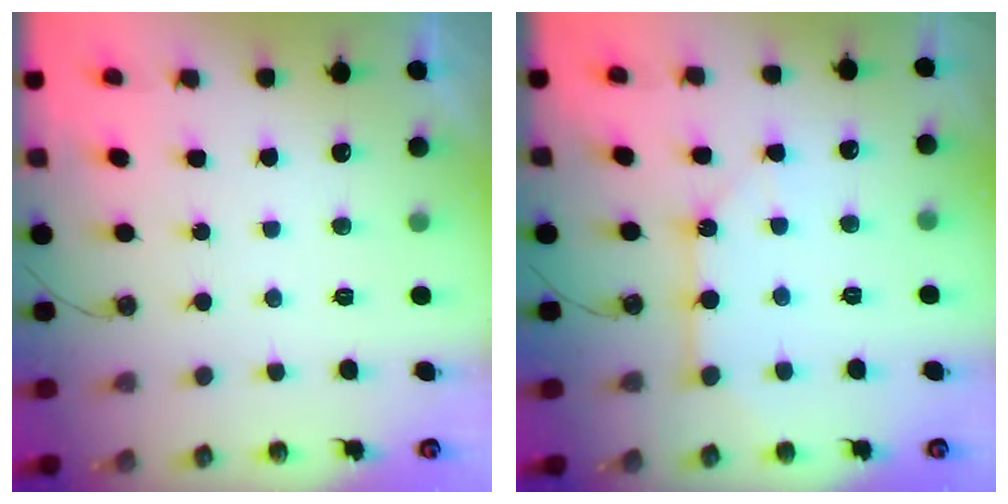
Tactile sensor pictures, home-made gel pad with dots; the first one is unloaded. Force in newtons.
{"total": 8.4, "press": 8.4, "slide": 0.8}